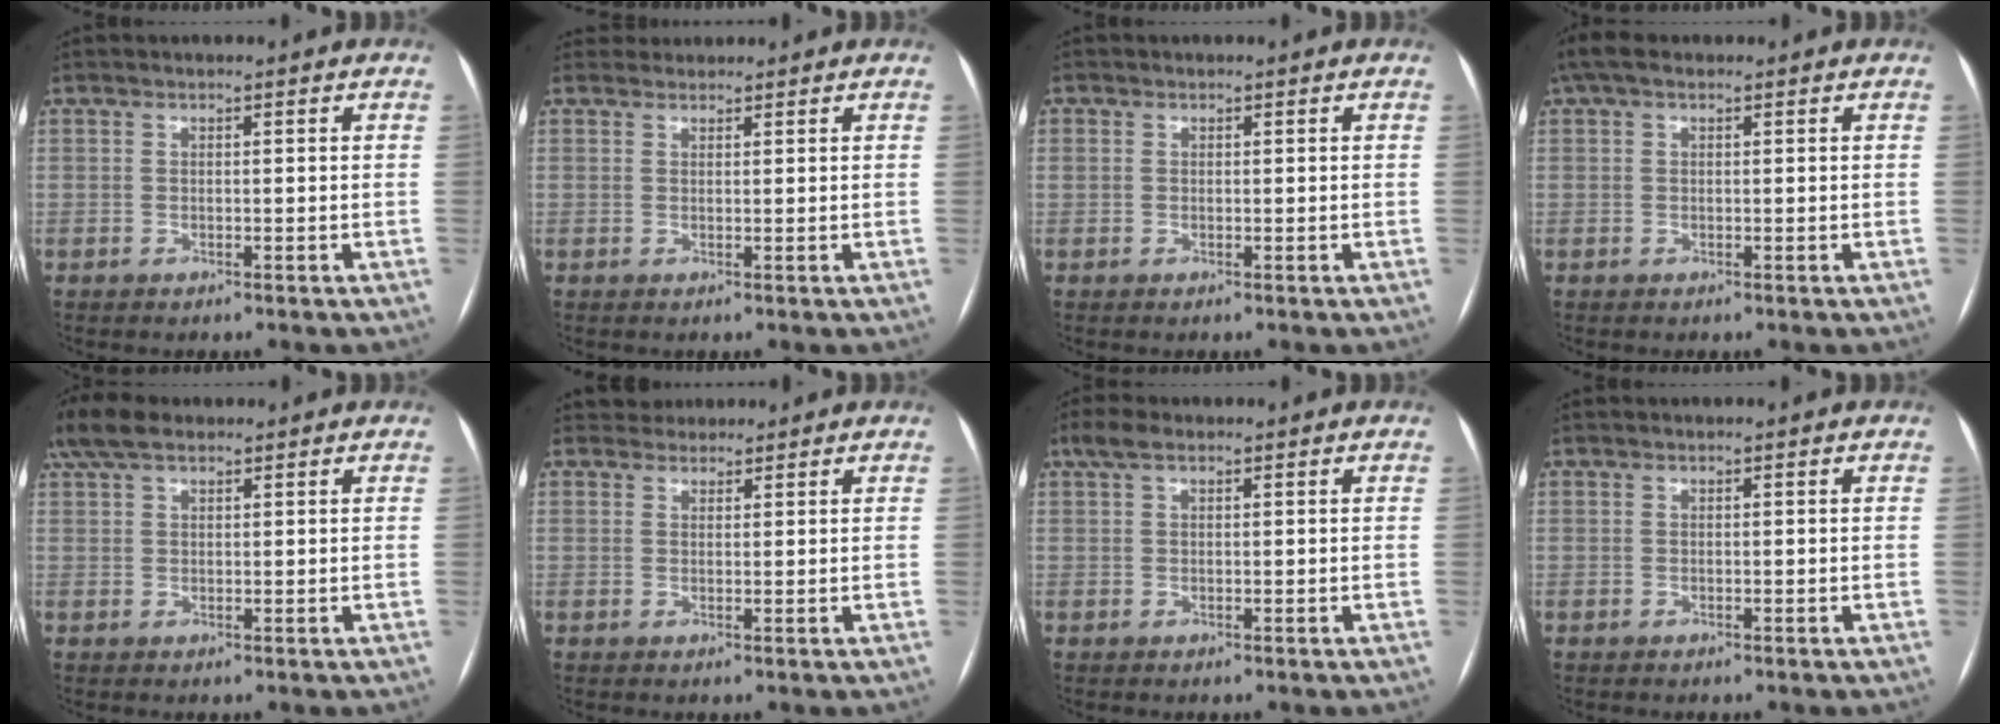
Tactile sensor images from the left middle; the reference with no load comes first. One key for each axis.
{"total": 1.6, "fx": 1.5, "fy": 0.4, "fz": -0.5, "tx": 0.004, "ty": 0.016, "tz": 0.027}
{"total": 1.5, "fx": -0.9, "fy": -0.9, "fz": -0.7, "tx": 0.025, "ty": -0.009, "tz": -0.018}
{"total": 3.5, "fx": 2.1, "fy": 1.6, "fz": 2.3, "tx": -0.057, "ty": 0.038, "tz": 0.042}
{"total": 5.9, "fx": 4.4, "fy": 2.3, "fz": 3.3, "tx": -0.079, "ty": 0.034, "tz": 0.089}
{"total": 2.2, "fx": 2.0, "fy": 1.0, "fz": -0.5, "tx": 0.011, "ty": 0.015, "tz": 0.029}
{"total": 2.9, "fx": 1.8, "fy": 1.1, "fz": 2.0, "tx": -0.048, "ty": 0.025, "tz": 0.039}
{"total": 0.0}